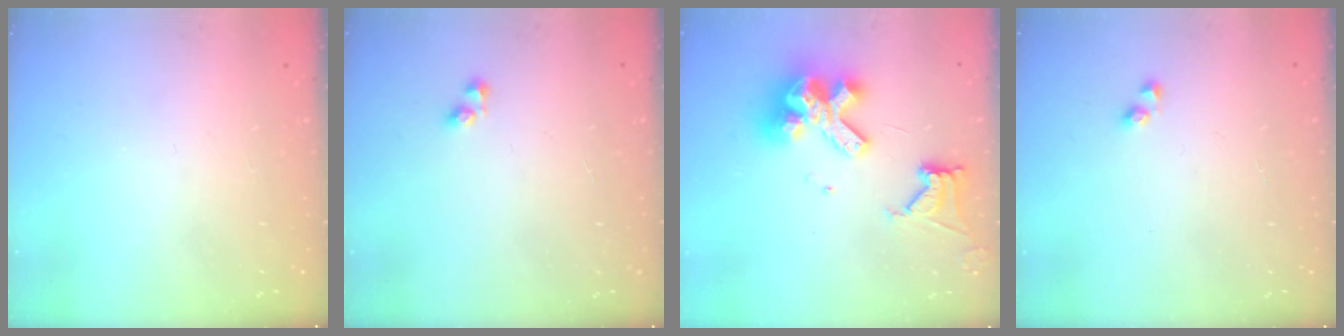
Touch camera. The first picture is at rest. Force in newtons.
{"total": 3.8, "press": 3.6, "slide": 1.2}
{"total": 15.2, "press": 15.1, "slide": 1.7}
{"total": 2.6, "press": 2.6, "slide": 0.3}